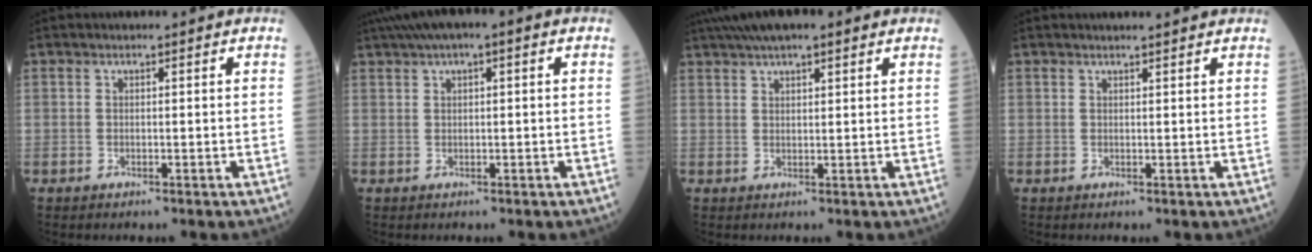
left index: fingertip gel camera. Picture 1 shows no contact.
{"total": 5.7, "force": [3.0, 1.3, 4.7], "torque": [-0.085, 0.035, 0.046]}
{"total": 8.8, "force": [6.5, 1.8, 5.6], "torque": [-0.093, 0.043, 0.100]}
{"total": 3.1, "force": [2.9, -0.1, 1.0], "torque": [-0.014, 0.010, 0.033]}